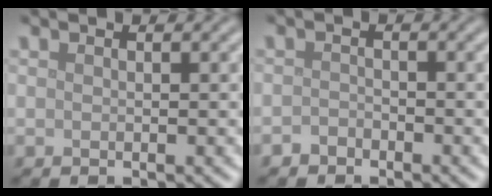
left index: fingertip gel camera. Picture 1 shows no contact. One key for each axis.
{"total": 1.1, "fx": -0.9, "fy": 0.6, "fz": 0.2, "tx": -0.001, "ty": 0.003, "tz": -0.018}